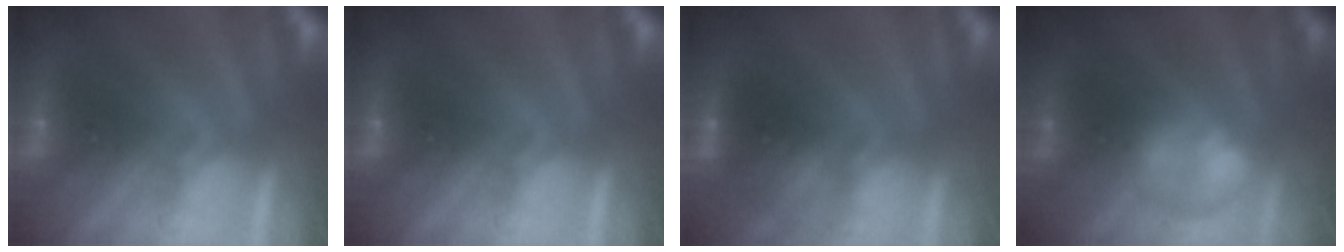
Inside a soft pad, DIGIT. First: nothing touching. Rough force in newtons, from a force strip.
{"total": 0.0}
{"total": 2.7}
{"total": 2.6}